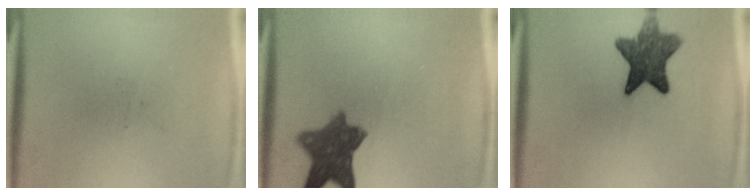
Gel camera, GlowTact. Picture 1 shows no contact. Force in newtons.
{"total": 9.2}
{"total": 9.5}